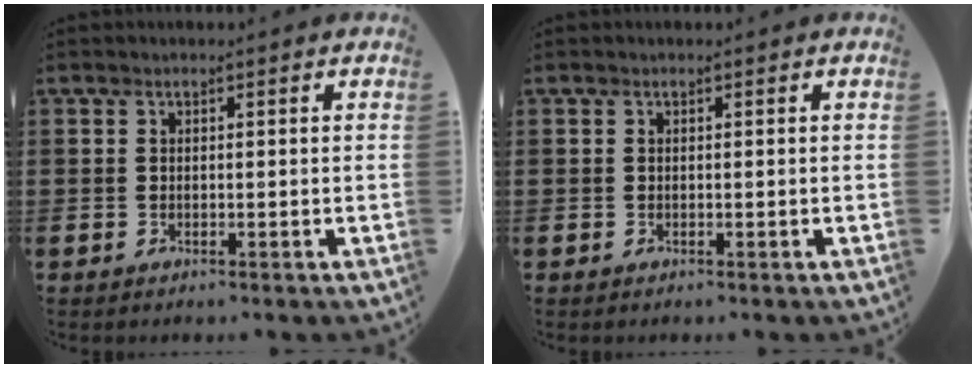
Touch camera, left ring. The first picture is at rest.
{"total": 0.0}